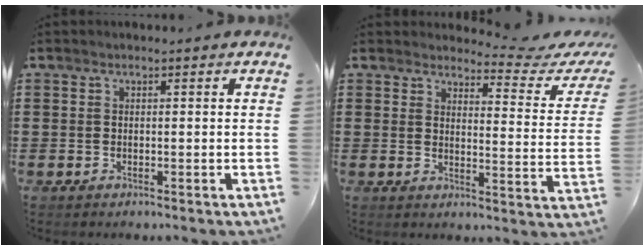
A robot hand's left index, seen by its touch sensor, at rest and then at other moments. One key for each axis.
{"total": 4.2, "fx": 3.7, "fy": 0.1, "fz": 2.0, "tx": -0.041, "ty": -0.027, "tz": 0.057}